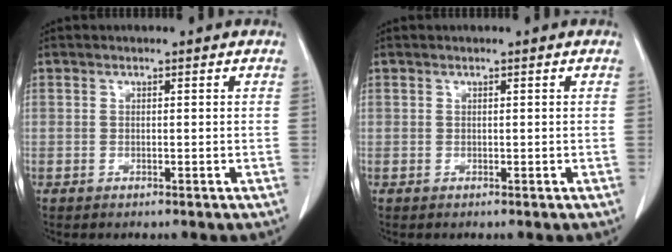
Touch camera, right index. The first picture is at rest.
{"total": 0.0}